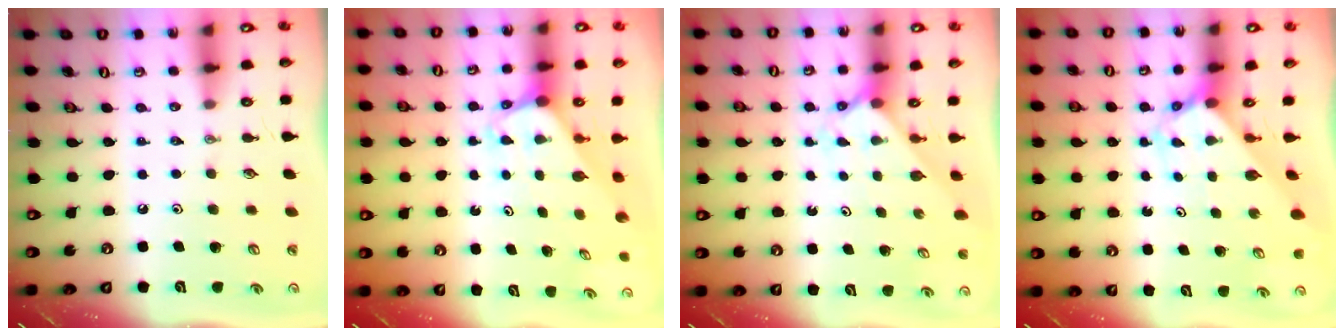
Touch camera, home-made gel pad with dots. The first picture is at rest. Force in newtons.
{"total": 1.9, "press": 1.9, "slide": 0.1}
{"total": 2.1, "press": 2.1, "slide": 0.2}
{"total": 2.7, "press": 2.7, "slide": 0.2}